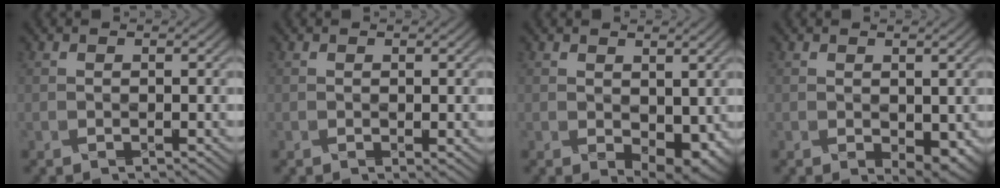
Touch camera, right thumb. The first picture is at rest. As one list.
[{"total": 0.6, "force": [0.1, 0.2, 0.5], "torque": [-0.007, -0.001, 0.009]}, {"total": 5.0, "force": [-0.2, 3.1, 4.0], "torque": [-0.063, -0.015, 0.017]}, {"total": 3.1, "force": [-0.4, 1.8, 2.5], "torque": [-0.038, -0.010, 0.008]}]